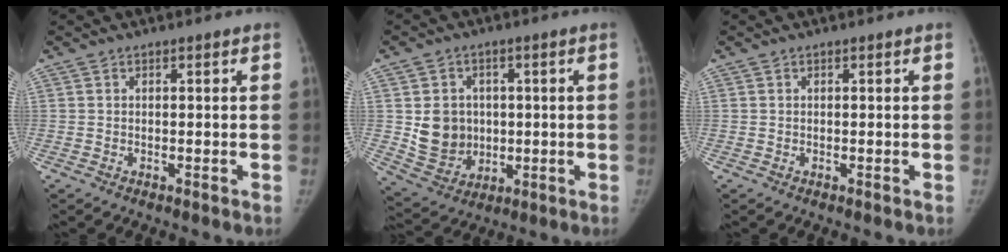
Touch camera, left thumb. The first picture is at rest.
{"total": 10.0, "force": [0.5, 8.9, 4.7], "torque": [-0.044, -0.006, 0.028]}
{"total": 0.0}